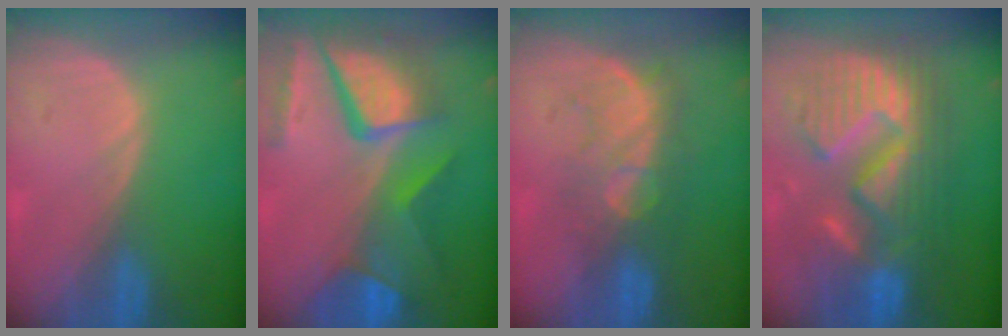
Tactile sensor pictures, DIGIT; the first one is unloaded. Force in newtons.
{"total": 11.8, "press": 9.8, "slide": 6.6}
{"total": 7.8, "press": 7.7, "slide": 1.5}
{"total": 13.2, "press": 13.1, "slide": 1.4}